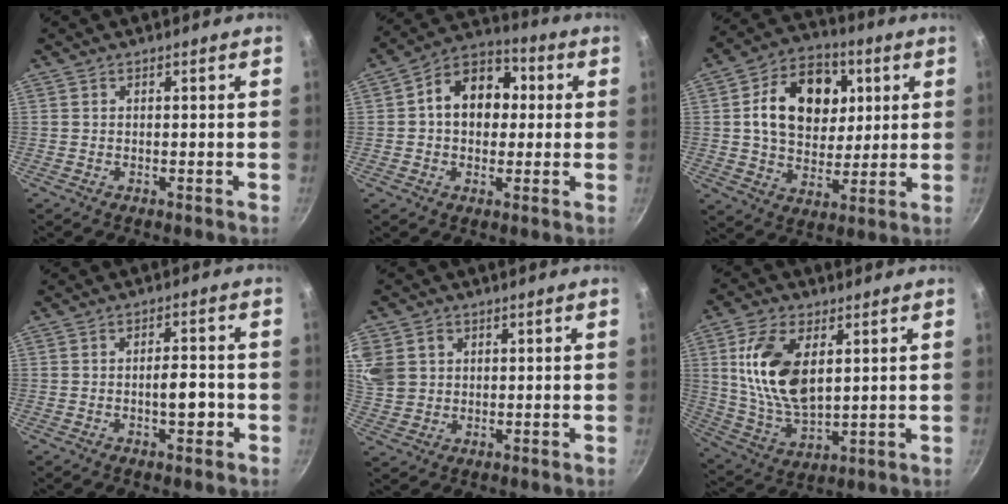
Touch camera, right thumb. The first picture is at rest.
{"total": 13.0, "force": [1.5, 9.7, 8.5], "torque": [-0.087, 0.027, 0.003]}
{"total": 17.8, "force": [4.2, 13.2, 11.2], "torque": [-0.143, 0.003, 0.064]}
{"total": 5.1, "force": [-1.5, 2.2, 4.3], "torque": [-0.045, 0.015, -0.021]}
{"total": 12.8, "force": [3.3, 10.8, 6.0], "torque": [-0.145, 0.011, 0.073]}
{"total": 15.5, "force": [4.0, 8.5, 12.4], "torque": [-0.225, -0.018, 0.086]}